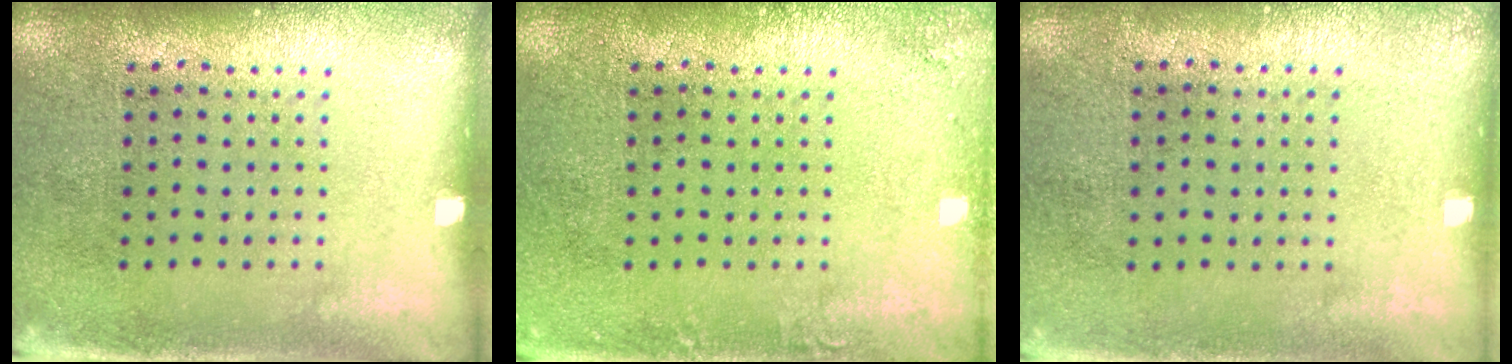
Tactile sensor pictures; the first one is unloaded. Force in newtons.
{"total": 1.1, "press": 1.1, "slide": 0.1}
{"total": 0.0}